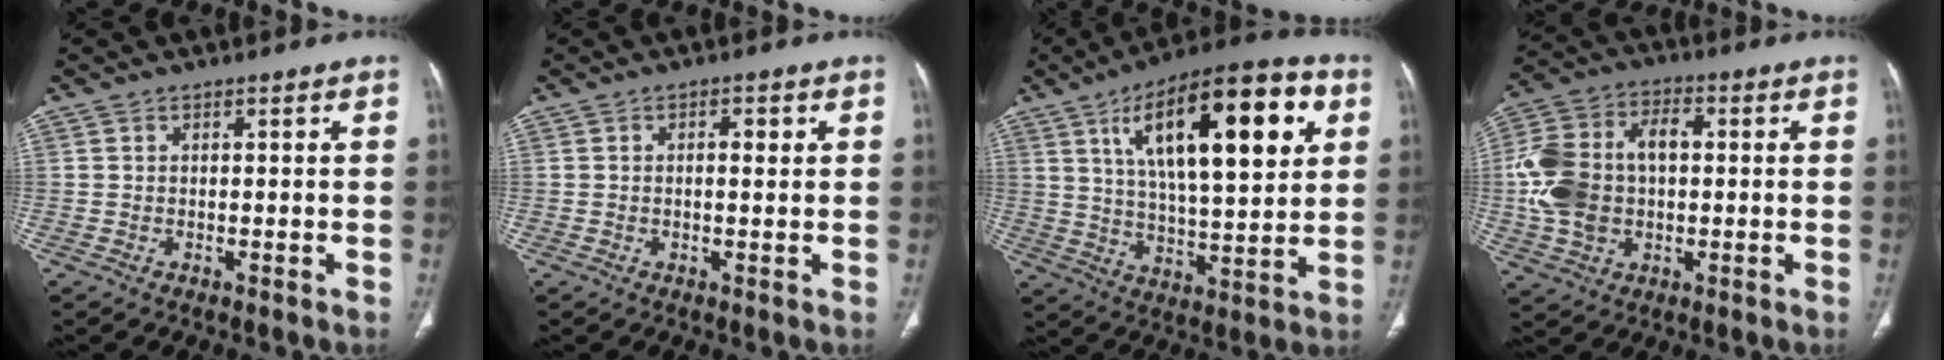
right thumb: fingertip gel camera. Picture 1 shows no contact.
{"total": 2.1, "force": [0.6, 0.8, 1.9], "torque": [-0.028, -0.002, 0.008]}
{"total": 25.0, "force": [9.1, 9.0, 21.5], "torque": [-0.313, -0.011, 0.140]}
{"total": 15.8, "force": [0.3, 10.7, 11.7], "torque": [-0.229, 0.028, 0.007]}